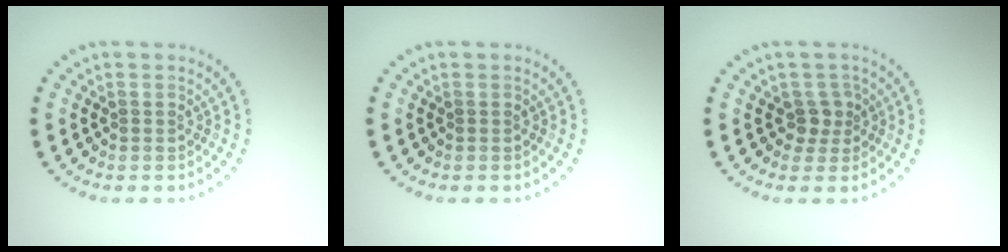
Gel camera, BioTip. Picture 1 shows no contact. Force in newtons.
{"total": 0.0}
{"total": 1.9, "press": 1.4, "slide": 1.2}